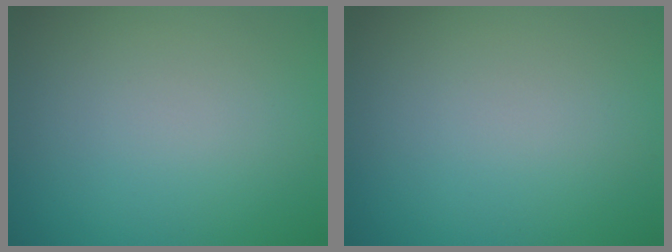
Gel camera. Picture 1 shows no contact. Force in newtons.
{"total": 0.0}